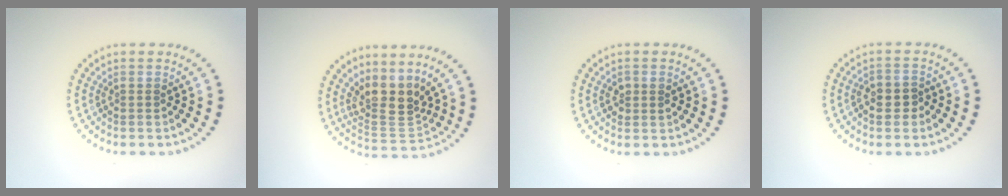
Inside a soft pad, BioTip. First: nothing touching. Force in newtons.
{"total": 3.9, "press": 2.8, "slide": 2.7}
{"total": 1.4, "press": 1.4, "slide": 0.3}
{"total": 2.3, "press": 2.2, "slide": 0.7}